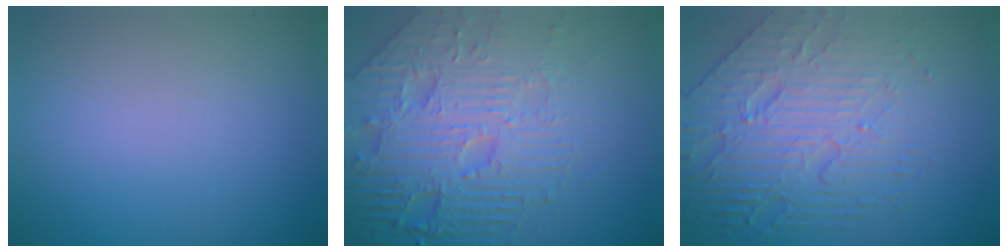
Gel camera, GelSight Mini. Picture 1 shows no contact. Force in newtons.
{"total": 8.7, "press": 6.1, "slide": 6.2}
{"total": 7.8, "press": 5.4, "slide": 5.6}